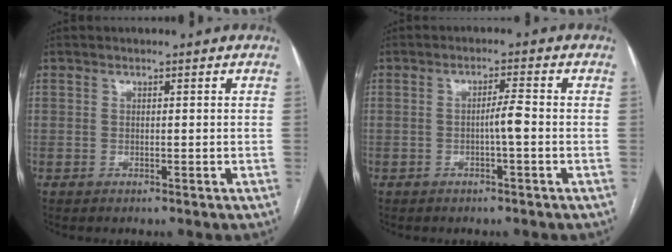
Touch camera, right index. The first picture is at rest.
{"total": 2.6, "force": [-0.6, -0.1, 2.5], "torque": [-0.040, 0.002, -0.013]}